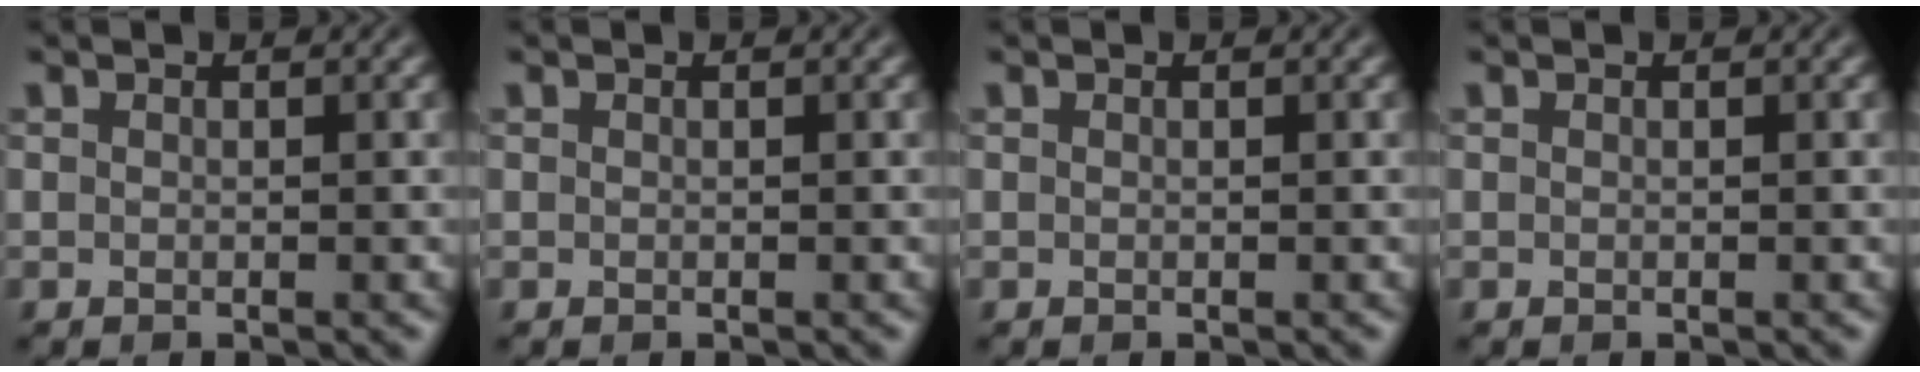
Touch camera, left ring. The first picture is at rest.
{"total": 0.0}
{"total": 0.0}
{"total": 0.0}